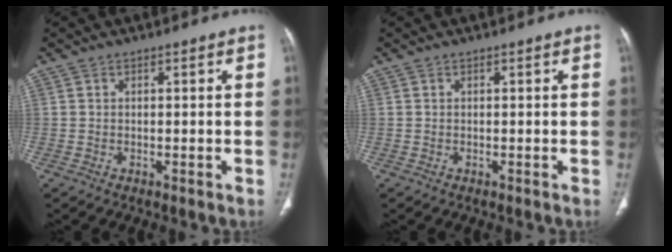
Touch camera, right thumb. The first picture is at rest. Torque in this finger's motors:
{"motor_torque": [0.41, 0.32, 0.23, 0.10, 0.04]}